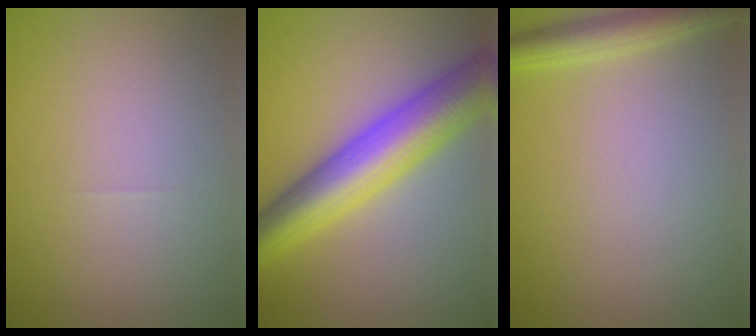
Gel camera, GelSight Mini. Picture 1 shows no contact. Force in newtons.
{"total": 9.3, "press": 9.3, "slide": 0.2}
{"total": 3.0, "press": 3.0, "slide": 0.2}